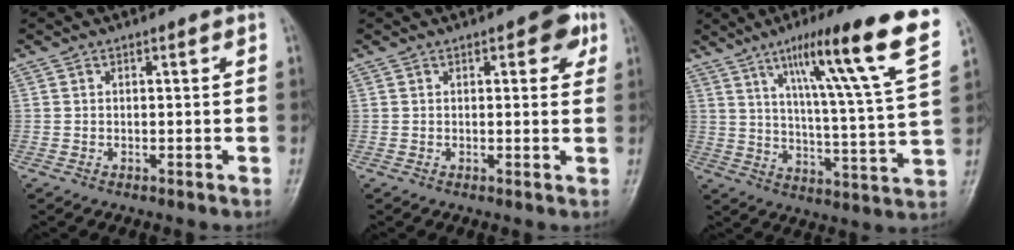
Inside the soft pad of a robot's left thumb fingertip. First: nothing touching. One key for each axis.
{"total": 4.8, "fx": 2.1, "fy": 2.3, "fz": 3.6, "tx": -0.018, "ty": -0.003, "tz": 0.016}
{"total": 20.4, "fx": 11.3, "fy": 1.0, "fz": 16.9, "tx": -0.240, "ty": -0.039, "tz": 0.165}